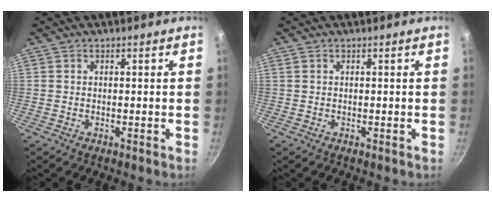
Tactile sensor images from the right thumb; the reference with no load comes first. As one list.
[{"total": 0.0}]